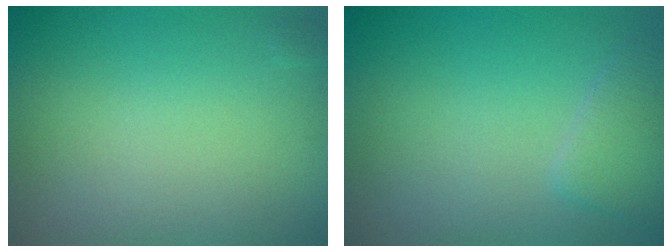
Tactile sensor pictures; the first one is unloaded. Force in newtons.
{"total": 2.2, "press": 2.2, "slide": 0.1}